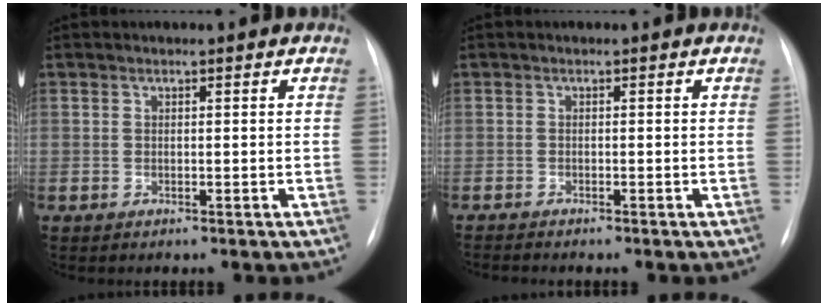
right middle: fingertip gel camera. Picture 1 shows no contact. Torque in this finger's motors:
{"motor_torque": [0.74, -0.86, 0.08, 0.02]}